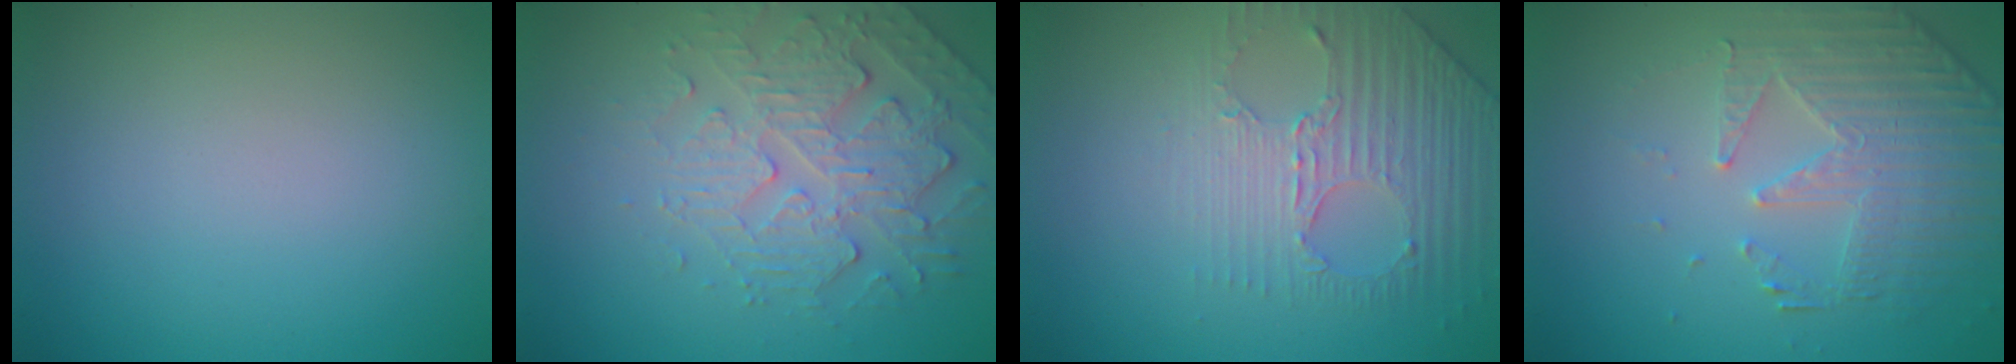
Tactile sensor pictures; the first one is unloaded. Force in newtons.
{"total": 4.9, "press": 3.7, "slide": 3.3}
{"total": 4.4, "press": 3.1, "slide": 3.0}
{"total": 4.9, "press": 3.8, "slide": 3.0}